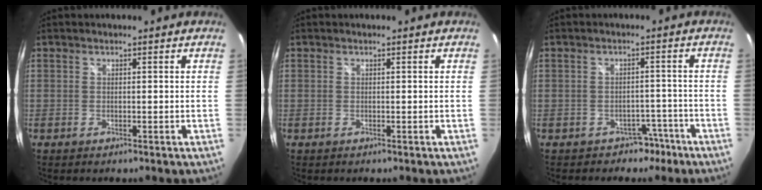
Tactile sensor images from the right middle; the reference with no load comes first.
{"total": 0.0}
{"total": 4.1, "force": [-2.8, 2.9, 0.7], "torque": [-0.010, 0.017, -0.031]}